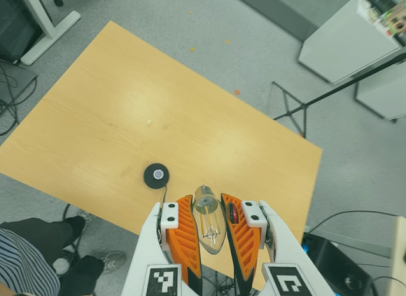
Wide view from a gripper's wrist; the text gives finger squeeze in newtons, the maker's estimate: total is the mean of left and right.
{"total": 23.4, "left": 25.6, "right": 21.2}